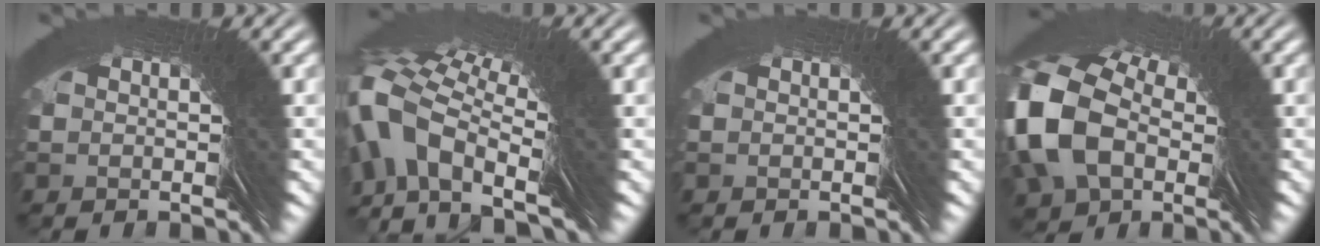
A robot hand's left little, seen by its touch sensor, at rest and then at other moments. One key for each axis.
{"total": 4.3, "fx": 1.4, "fy": 2.6, "fz": 3.1, "tx": -0.055, "ty": 0.019, "tz": -0.001}
{"total": 0.0}
{"total": 9.1, "fx": 2.1, "fy": 7.3, "fz": 5.0, "tx": -0.081, "ty": 0.013, "tz": 0.018}